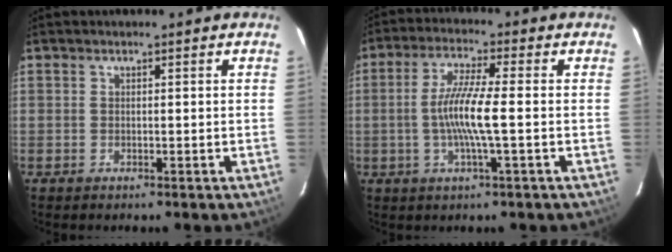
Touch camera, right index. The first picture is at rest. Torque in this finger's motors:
{"motor_torque": [1.20, -0.32, 0.75, 0.21]}